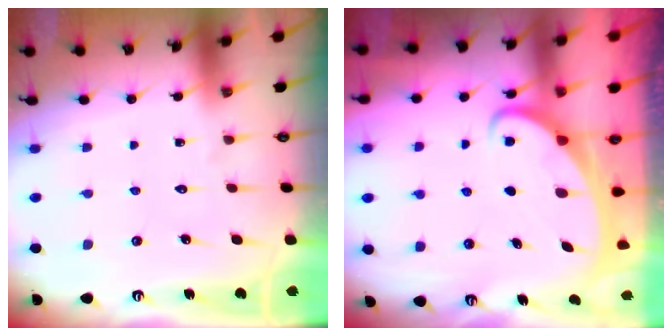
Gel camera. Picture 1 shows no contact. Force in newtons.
{"total": 2.0, "press": 2.0, "slide": 0.3}